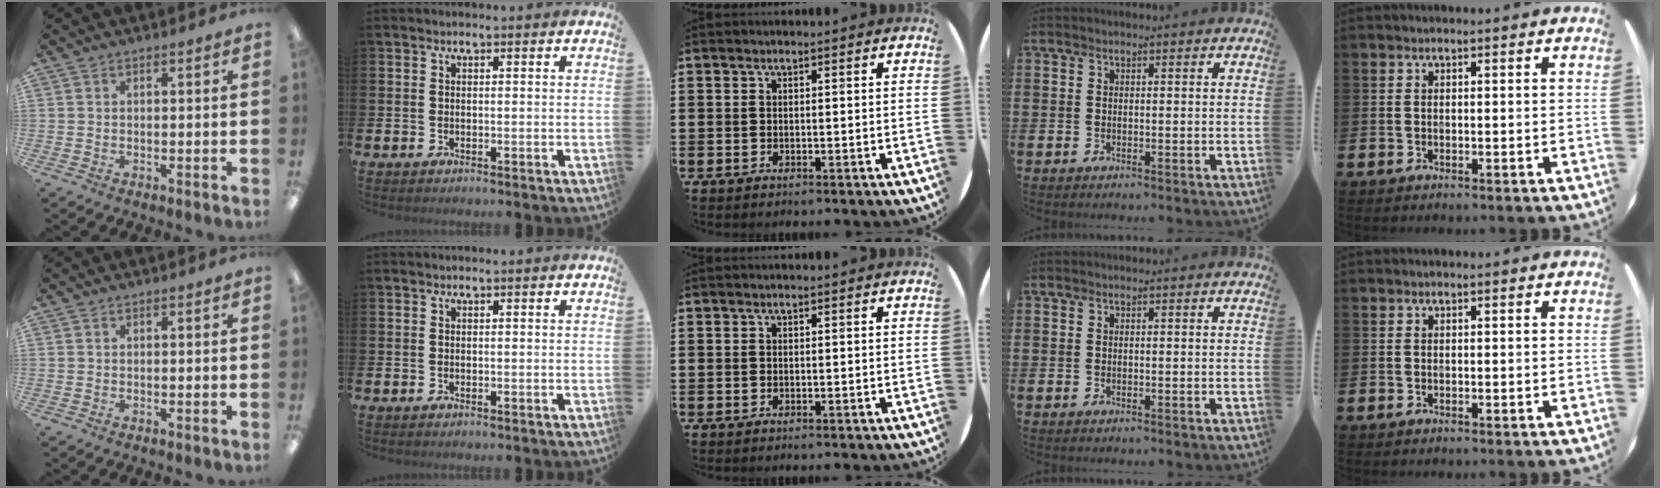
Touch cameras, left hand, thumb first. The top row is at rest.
{}